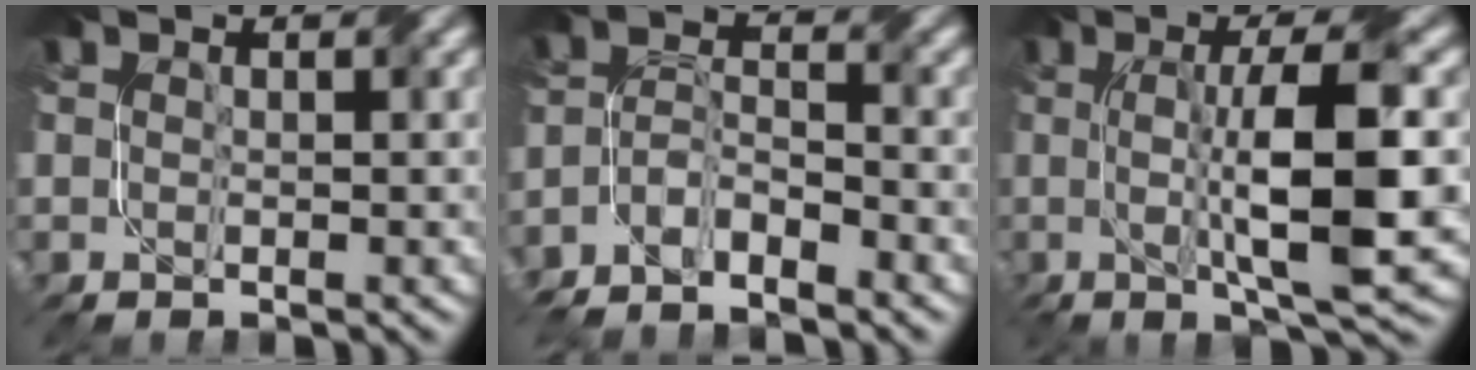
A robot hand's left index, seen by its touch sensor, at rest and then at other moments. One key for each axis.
{"total": 4.5, "fx": -3.7, "fy": 1.3, "fz": 2.2, "tx": -0.043, "ty": -0.005, "tz": -0.073}
{"total": 10.3, "fx": -0.1, "fy": 2.4, "fz": 10.0, "tx": -0.149, "ty": 0.003, "tz": 0.009}